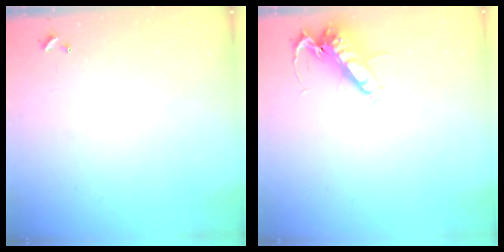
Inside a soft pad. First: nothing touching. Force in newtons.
{"total": 13.8, "press": 13.7, "slide": 1.5}